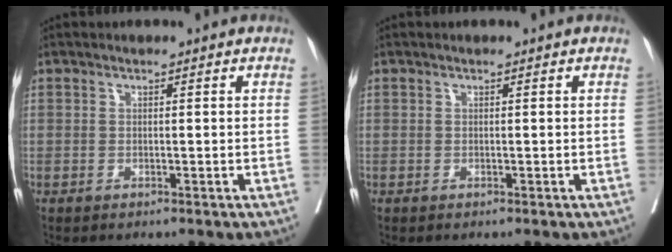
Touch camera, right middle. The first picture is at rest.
{"total": 0.0}